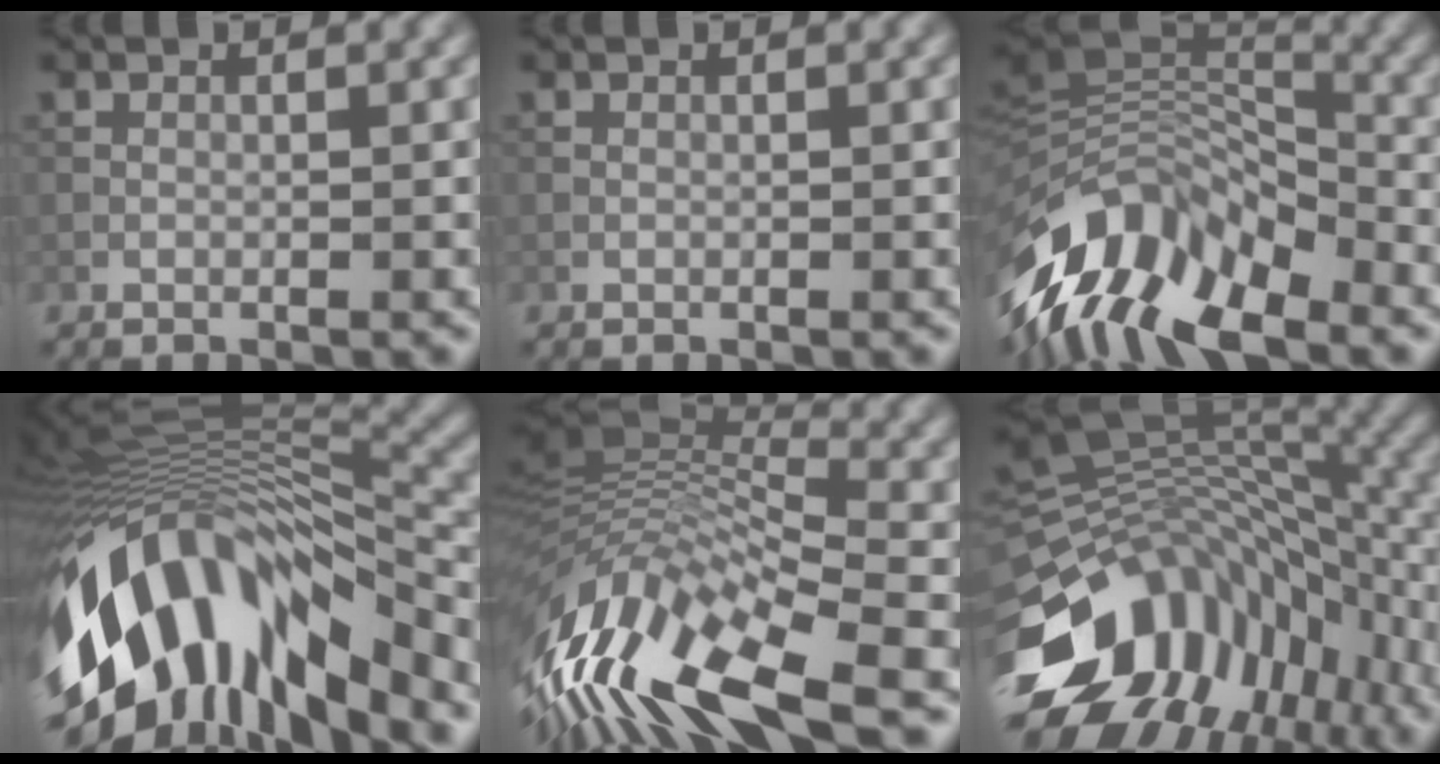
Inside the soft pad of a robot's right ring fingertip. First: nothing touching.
{"total": 0.0}
{"total": 12.2, "force": [-6.8, 6.5, 7.8], "torque": [-0.149, 0.018, -0.127]}
{"total": 15.7, "force": [-7.1, 6.9, 12.1], "torque": [-0.235, 0.011, -0.119]}
{"total": 13.7, "force": [-5.8, 4.9, 11.4], "torque": [-0.232, 0.017, -0.102]}
{"total": 14.4, "force": [-6.1, 9.4, 9.1], "torque": [-0.180, 0.006, -0.106]}